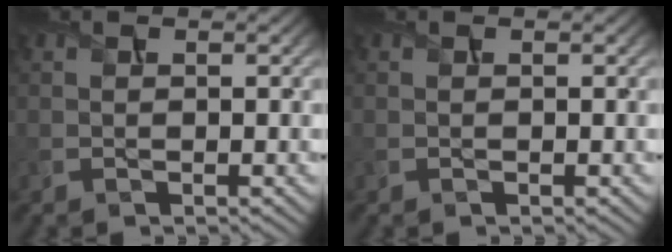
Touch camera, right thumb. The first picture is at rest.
{"total": 0.0}